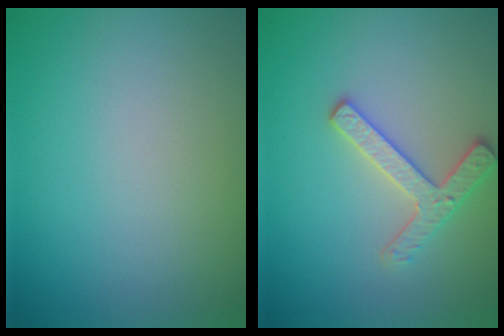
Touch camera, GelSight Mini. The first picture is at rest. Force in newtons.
{"total": 2.7, "press": 2.6, "slide": 0.7}